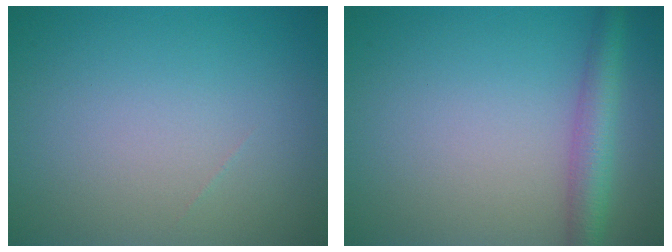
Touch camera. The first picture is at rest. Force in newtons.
{"total": 3.5, "press": 3.5, "slide": 0.1}